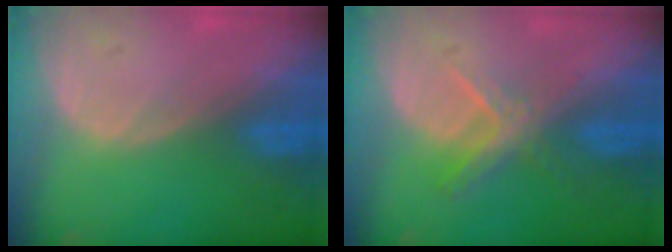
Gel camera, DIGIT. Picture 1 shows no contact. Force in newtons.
{"total": 5.7, "press": 5.0, "slide": 2.9}